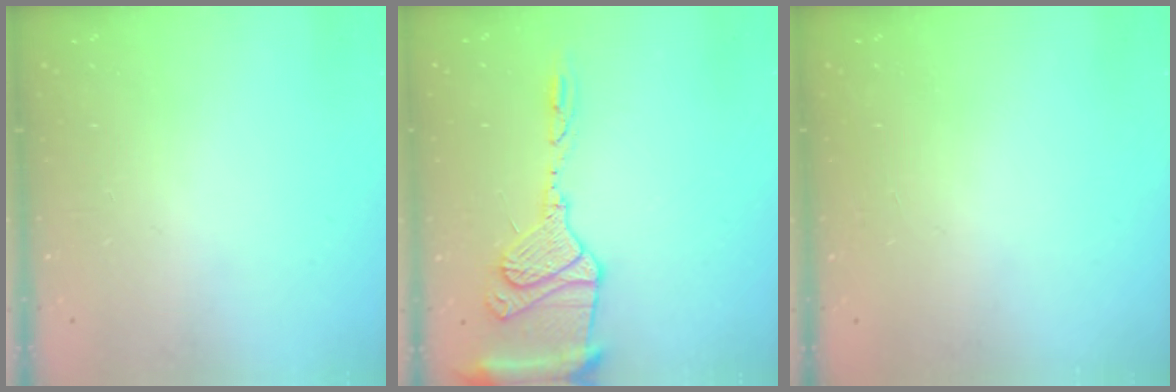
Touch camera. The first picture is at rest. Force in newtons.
{"total": 14.7, "press": 14.6, "slide": 1.8}
{"total": 0.9, "press": 0.0, "slide": 0.9}